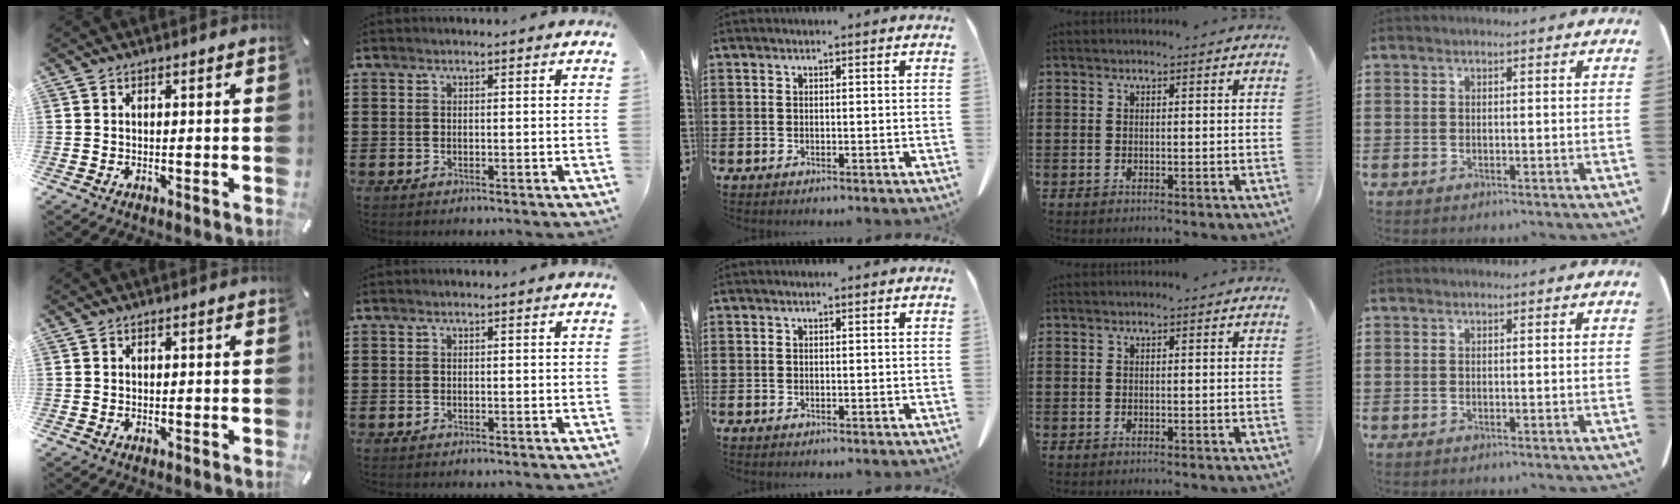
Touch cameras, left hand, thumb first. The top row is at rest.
{}